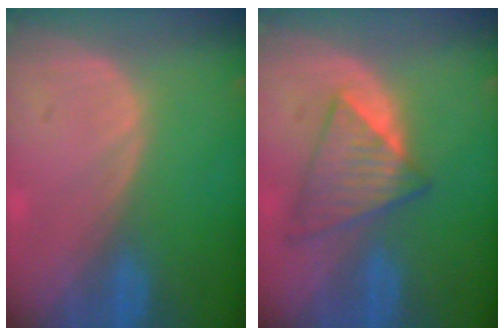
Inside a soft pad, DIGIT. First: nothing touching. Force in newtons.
{"total": 6.3, "press": 6.3, "slide": 0.1}